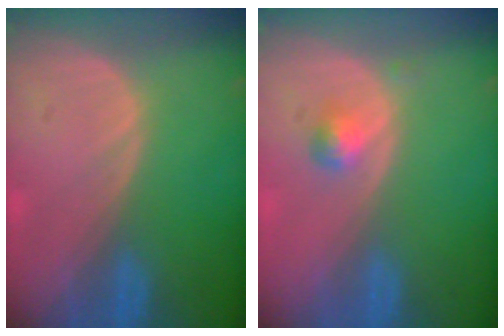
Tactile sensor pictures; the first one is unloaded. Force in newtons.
{"total": 2.0, "press": 2.0, "slide": 0.2}